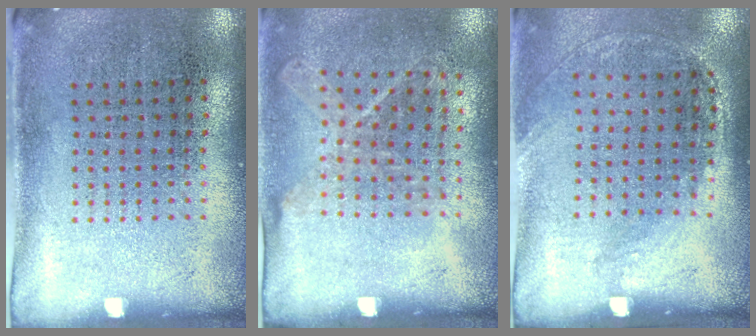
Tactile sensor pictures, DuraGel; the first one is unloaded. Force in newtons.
{"total": 1.1, "press": 0.9, "slide": 0.6}
{"total": 1.3, "press": 0.9, "slide": 0.9}